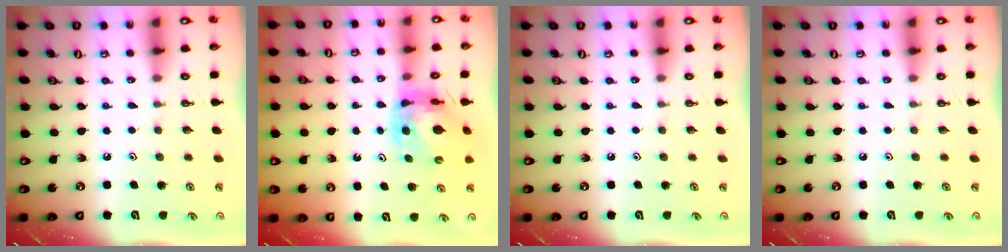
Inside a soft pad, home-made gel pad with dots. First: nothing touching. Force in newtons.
{"total": 11.0, "press": 10.9, "slide": 1.4}
{"total": 0.0}
{"total": 0.0}